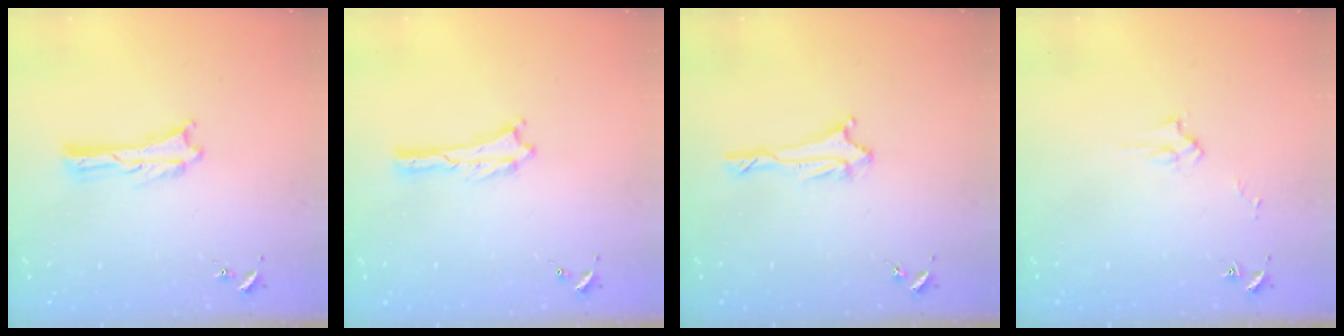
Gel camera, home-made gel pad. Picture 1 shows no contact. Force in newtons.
{"total": 0.0}
{"total": 1.7, "press": 1.6, "slide": 0.6}
{"total": 2.6, "press": 2.6, "slide": 0.3}